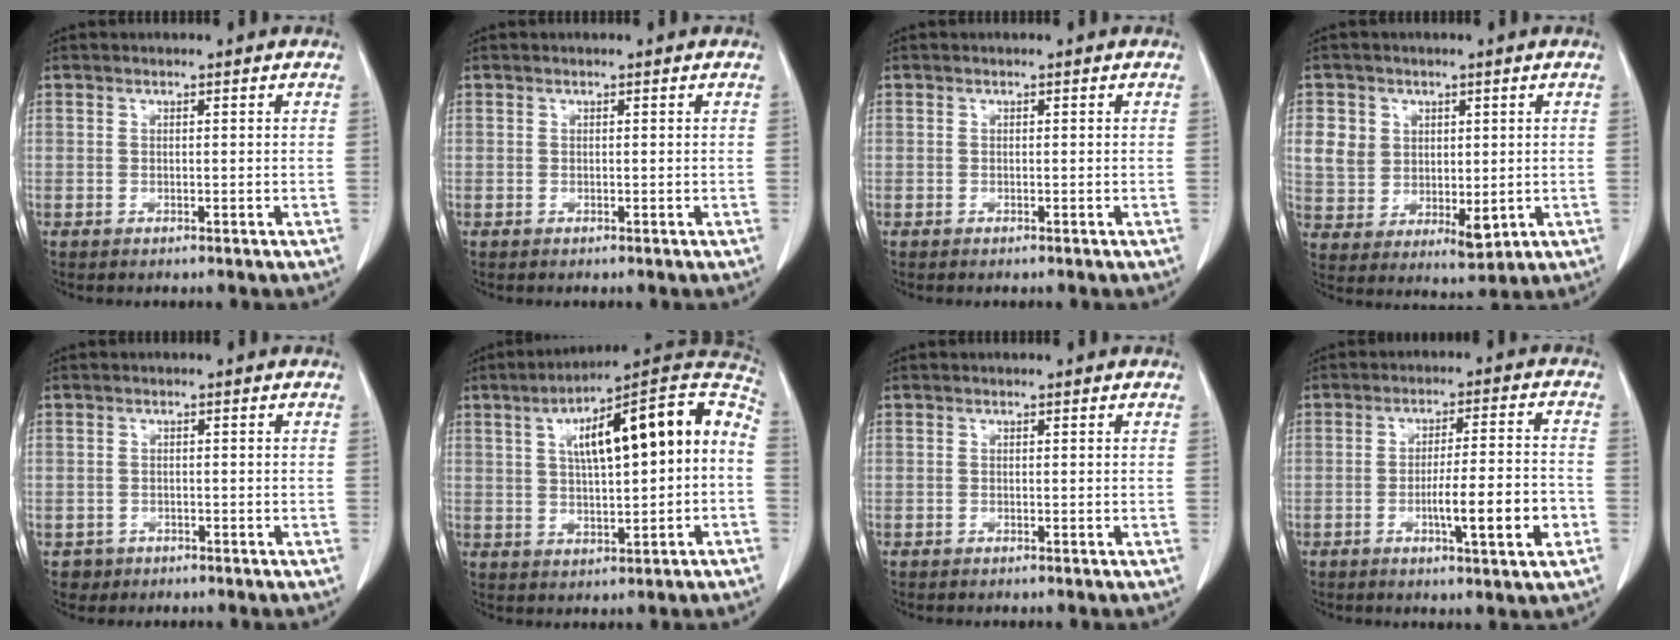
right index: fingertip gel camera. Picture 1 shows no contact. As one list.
[{"total": 0.0}, {"total": 0.0}, {"total": 8.9, "force": [2.1, 7.3, 4.7], "torque": [-0.090, 0.001, 0.057]}, {"total": 2.1, "force": [-1.1, 1.7, -0.2], "torque": [0.001, 0.009, -0.018]}, {"total": 18.1, "force": [2.6, 3.9, 17.5], "torque": [-0.267, 0.047, 0.036]}, {"total": 0.0}, {"total": 9.4, "force": [-3.2, 0.4, 8.8], "torque": [-0.138, 0.000, -0.048]}]